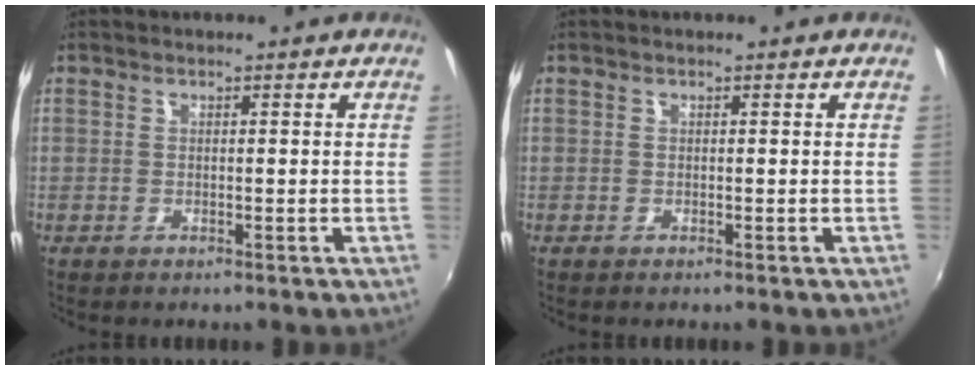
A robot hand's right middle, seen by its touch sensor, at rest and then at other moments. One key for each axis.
{"total": 0.0}